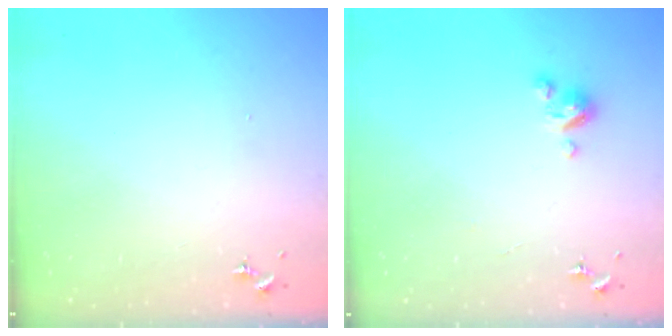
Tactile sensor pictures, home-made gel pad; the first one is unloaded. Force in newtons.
{"total": 4.6, "press": 4.6, "slide": 0.3}